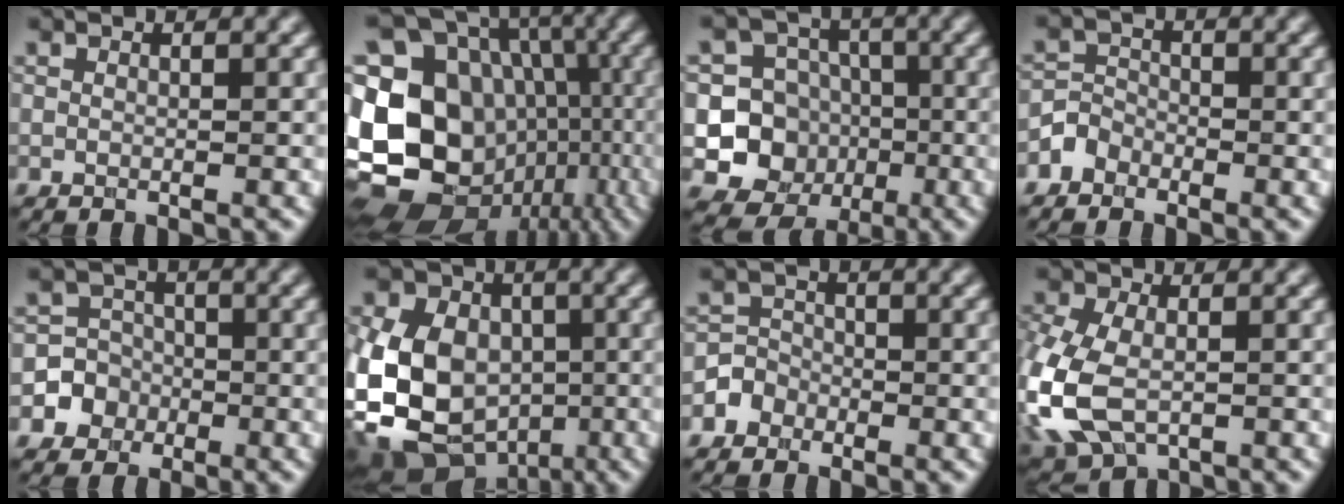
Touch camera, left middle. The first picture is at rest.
{"total": 20.9, "force": [-4.8, 17.5, 10.3], "torque": [-0.202, -0.009, -0.069]}
{"total": 8.2, "force": [-2.1, 7.8, 1.7], "torque": [-0.020, 0.001, -0.049]}
{"total": 1.8, "force": [-1.6, 0.9, -0.3], "torque": [0.003, 0.012, -0.027]}
{"total": 4.1, "force": [-1.8, 3.7, -0.2], "torque": [0.030, 0.008, -0.037]}
{"total": 15.8, "force": [-3.3, 13.3, 7.8], "torque": [-0.184, -0.012, -0.073]}
{"total": 1.9, "force": [-1.4, 1.2, -0.4], "torque": [0.016, 0.009, -0.024]}
{"total": 7.0, "force": [-2.1, 4.5, 4.9], "torque": [-0.138, -0.012, -0.038]}